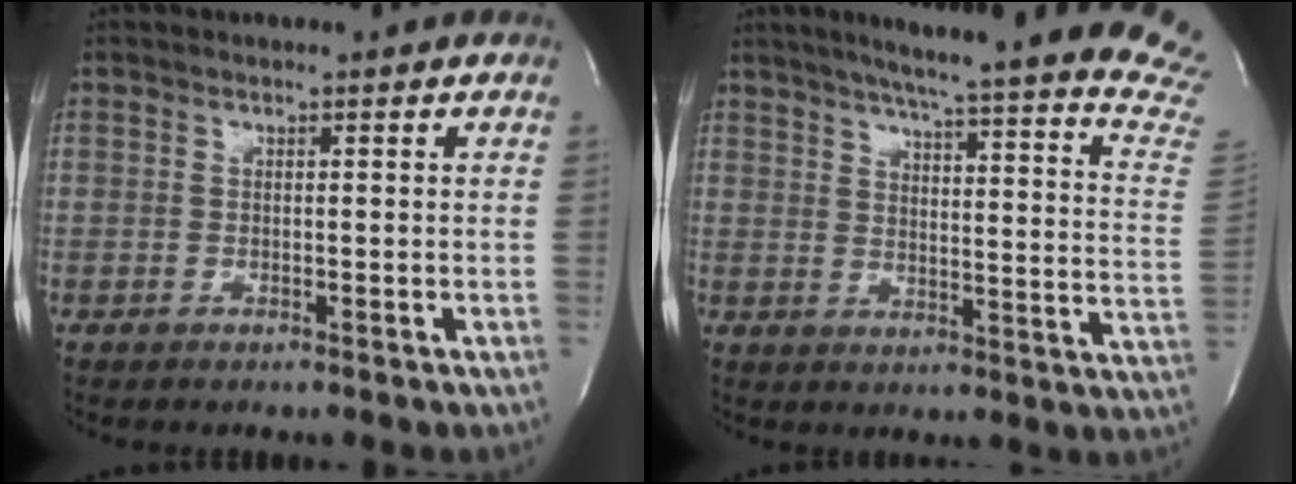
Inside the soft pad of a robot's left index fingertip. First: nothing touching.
{"total": 28.8, "force": [25.0, 0.3, 14.4], "torque": [-0.167, -0.089, 0.289]}